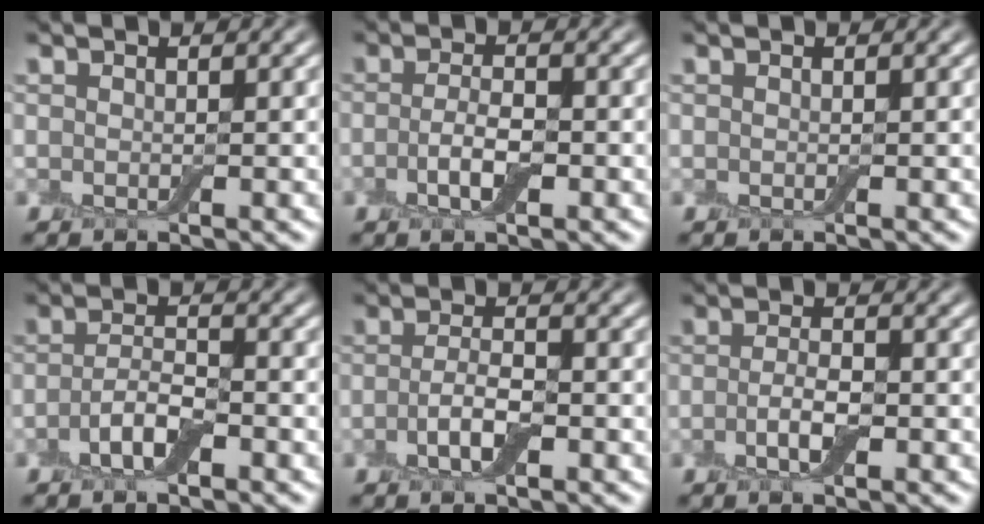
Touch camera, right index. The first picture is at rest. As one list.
[{"total": 2.6, "force": [-0.7, 0.9, 2.4], "torque": [-0.049, -0.001, -0.018]}, {"total": 0.0}, {"total": 2.9, "force": [-1.3, 1.0, 2.4], "torque": [-0.051, 0.003, -0.030]}, {"total": 2.7, "force": [-0.8, 0.9, 2.4], "torque": [-0.049, 0.000, -0.021]}, {"total": 2.3, "force": [-0.7, 0.8, 2.1], "torque": [-0.043, 0.000, -0.018]}]